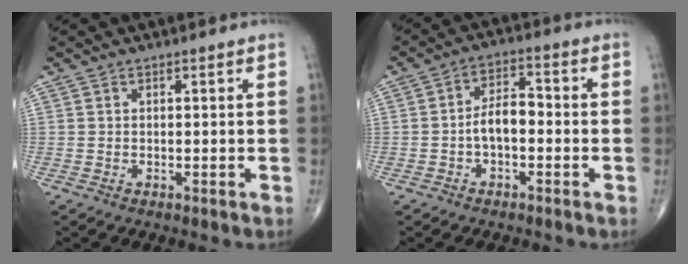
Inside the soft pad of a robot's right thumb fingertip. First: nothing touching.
{"total": 6.0, "force": [-1.3, 3.2, 4.9], "torque": [-0.077, 0.029, -0.030]}